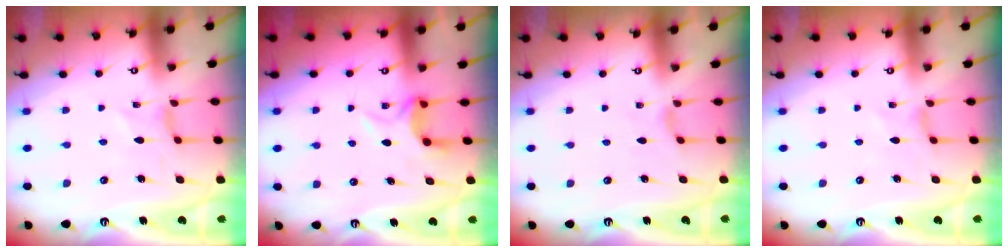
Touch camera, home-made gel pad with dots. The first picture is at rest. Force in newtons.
{"total": 5.7, "press": 5.6, "slide": 1.1}
{"total": 2.2, "press": 2.2, "slide": 0.5}
{"total": 0.0}